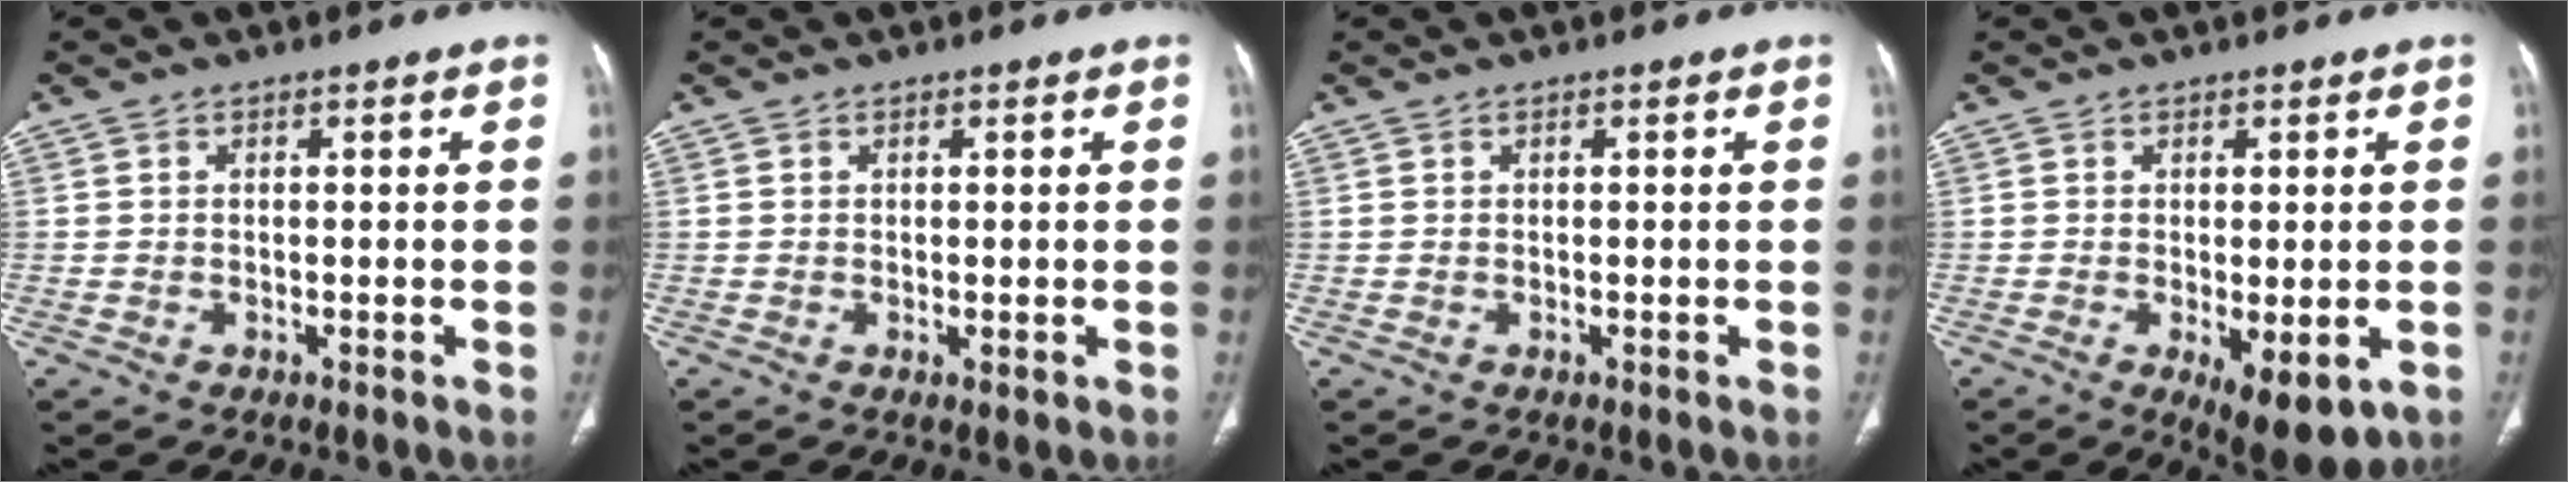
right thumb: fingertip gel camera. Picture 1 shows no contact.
{"total": 0.7, "force": [-0.1, 0.2, 0.7], "torque": [-0.017, -0.006, 0.001]}
{"total": 0.0}
{"total": 8.0, "force": [-2.6, 3.0, 6.9], "torque": [-0.096, -0.017, -0.029]}